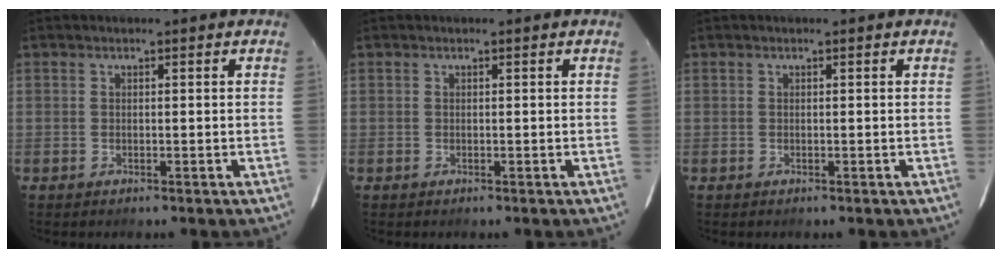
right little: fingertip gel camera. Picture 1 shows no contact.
{"total": 0.0}
{"total": 0.0}